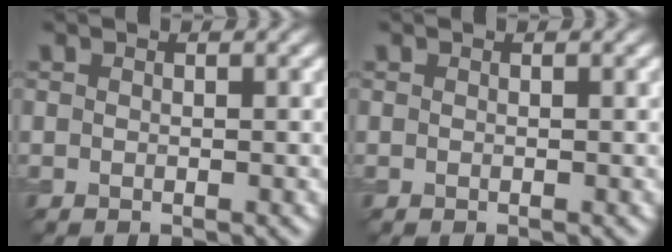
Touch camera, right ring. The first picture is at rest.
{"total": 0.0}